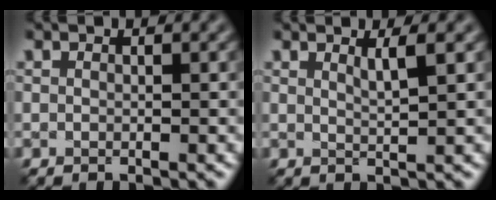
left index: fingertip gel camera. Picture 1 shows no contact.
{"total": 1.9, "force": [1.0, 0.4, 1.6], "torque": [-0.017, 0.001, 0.011]}